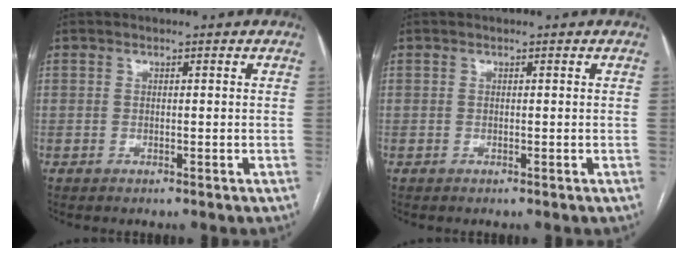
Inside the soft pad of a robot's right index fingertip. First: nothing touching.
{"total": 0.0}